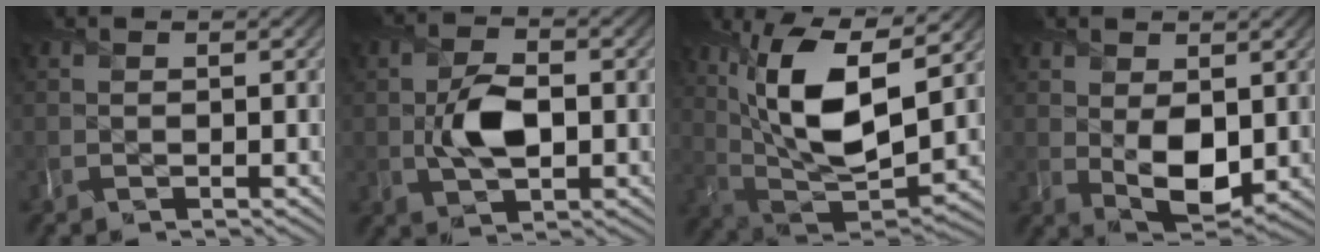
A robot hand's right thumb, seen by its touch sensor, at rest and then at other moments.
{"total": 5.8, "force": [-0.6, 3.5, 4.6], "torque": [-0.095, -0.009, -0.009]}
{"total": 14.0, "force": [5.0, 5.4, 11.9], "torque": [-0.240, -0.007, 0.099]}
{"total": 5.8, "force": [0.5, 3.6, 4.5], "torque": [-0.093, -0.013, 0.017]}